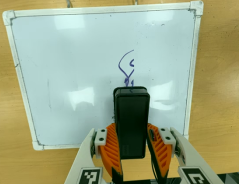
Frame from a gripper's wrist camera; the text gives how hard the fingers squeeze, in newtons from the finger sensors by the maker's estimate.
{"total": 5.9, "left": 5.3, "right": 6.5}